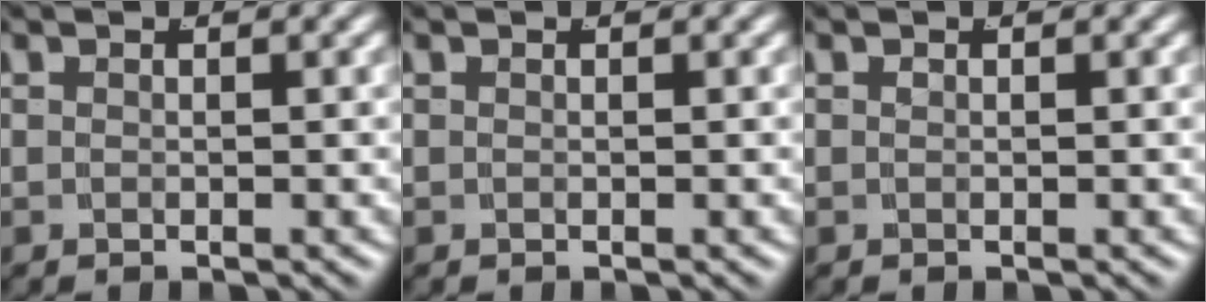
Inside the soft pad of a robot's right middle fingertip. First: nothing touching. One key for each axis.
{"total": 0.0}
{"total": 0.0}